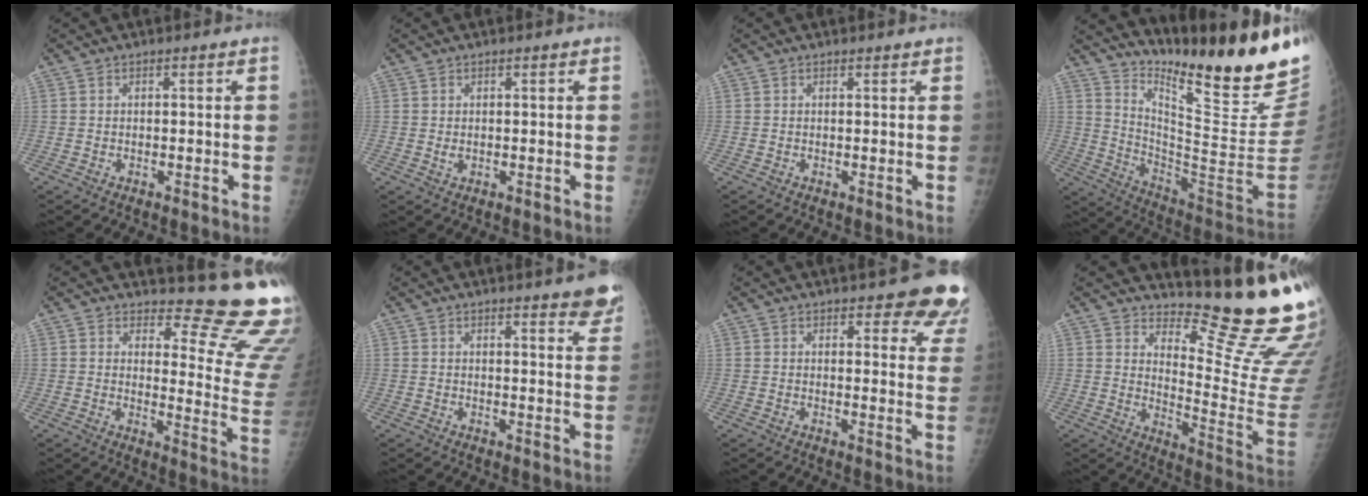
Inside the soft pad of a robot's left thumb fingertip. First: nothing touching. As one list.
[{"total": 1.1, "force": [0.4, 0.5, 0.9], "torque": [-0.016, -0.003, 0.011]}, {"total": 0.6, "force": [0.6, 0.0, 0.2], "torque": [-0.004, -0.002, 0.009]}, {"total": 26.0, "force": [19.7, 2.9, 16.7], "torque": [-0.229, -0.157, 0.299]}, {"total": 15.7, "force": [15.0, 2.1, 4.2], "torque": [-0.019, -0.187, 0.159]}, {"total": 8.1, "force": [6.3, 1.6, 4.9], "torque": [-0.037, -0.028, 0.066]}, {"total": 11.5, "force": [9.0, 3.5, 6.2], "torque": [-0.026, -0.044, 0.088]}, {"total": 18.3, "force": [15.5, 1.9, 9.6], "torque": [-0.110, -0.191, 0.208]}]